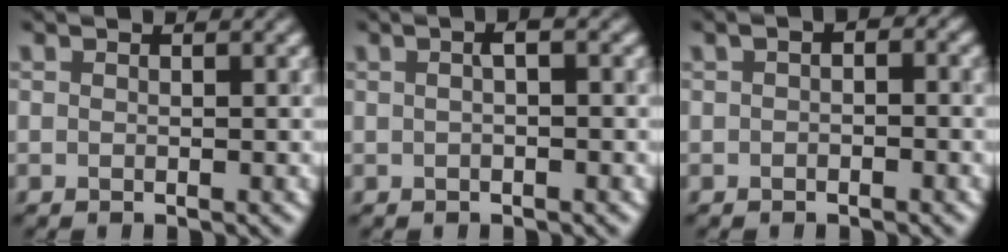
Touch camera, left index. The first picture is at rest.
{"total": 1.3, "force": [0.2, 0.4, 1.2], "torque": [-0.027, 0.006, 0.002]}
{"total": 1.4, "force": [-0.1, 0.8, 1.2], "torque": [-0.021, 0.008, -0.005]}